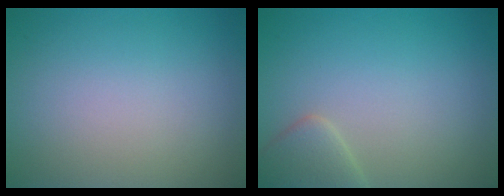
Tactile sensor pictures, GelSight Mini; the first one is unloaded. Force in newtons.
{"total": 2.3, "press": 2.3, "slide": 0.2}